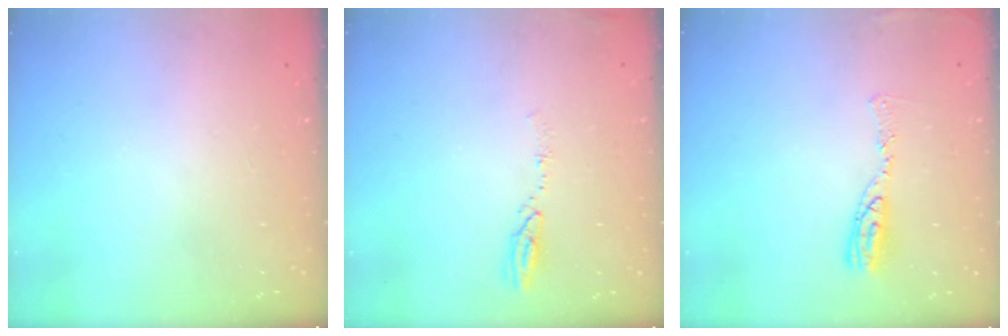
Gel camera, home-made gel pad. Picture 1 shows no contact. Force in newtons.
{"total": 5.3, "press": 5.3, "slide": 0.3}
{"total": 8.4, "press": 8.4, "slide": 0.9}